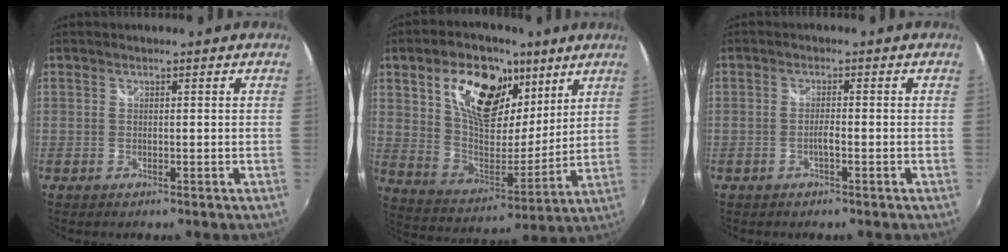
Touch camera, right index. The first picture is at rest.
{"total": 20.2, "force": [10.0, 11.0, 13.6], "torque": [-0.231, 0.011, 0.176]}
{"total": 1.6, "force": [-0.9, 0.1, 1.4], "torque": [-0.029, 0.002, -0.019]}